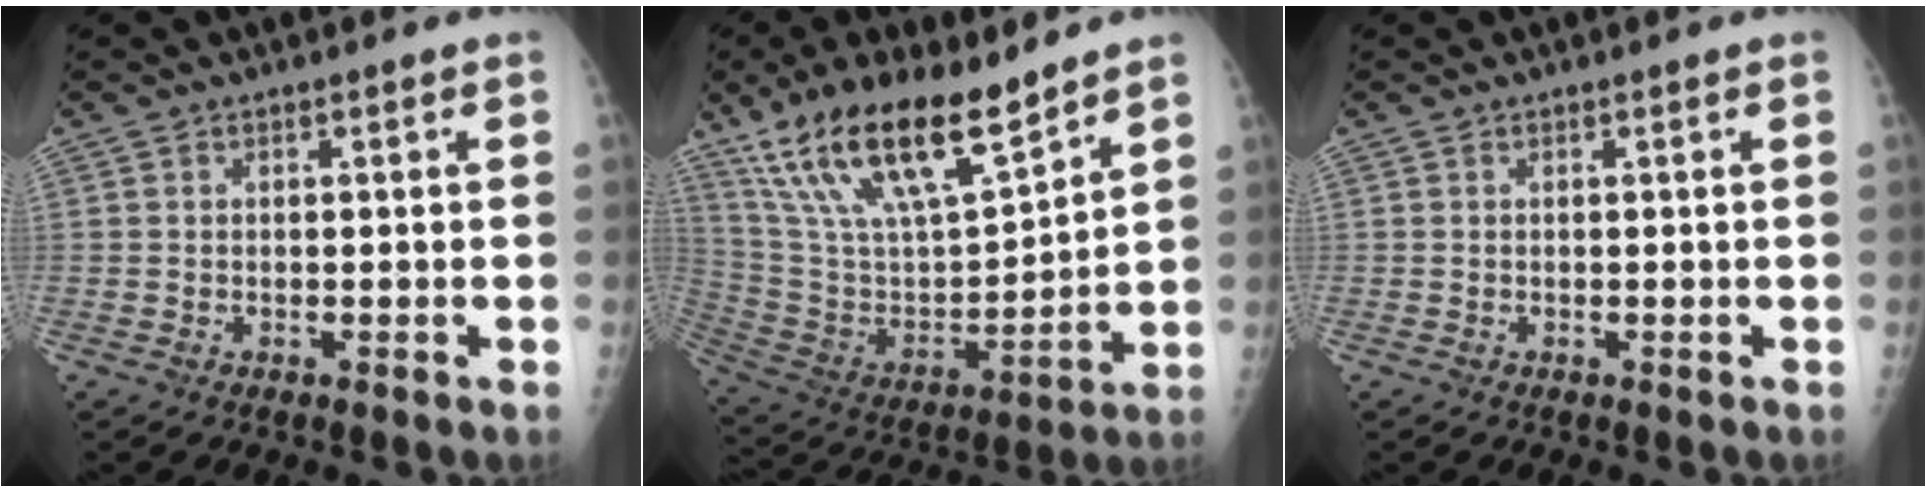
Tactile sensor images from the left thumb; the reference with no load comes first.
{"total": 22.1, "force": [15.4, 7.1, 14.2], "torque": [-0.238, -0.058, 0.291]}
{"total": 0.0}